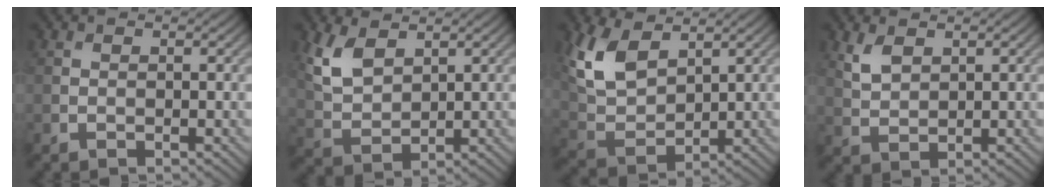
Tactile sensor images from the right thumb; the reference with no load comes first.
{"total": 6.0, "force": [3.2, 3.3, 4.0], "torque": [-0.101, -0.002, 0.068]}
{"total": 9.0, "force": [4.6, 4.8, 6.1], "torque": [-0.156, 0.003, 0.095]}
{"total": 3.1, "force": [1.8, 1.7, 1.9], "torque": [-0.051, -0.003, 0.042]}